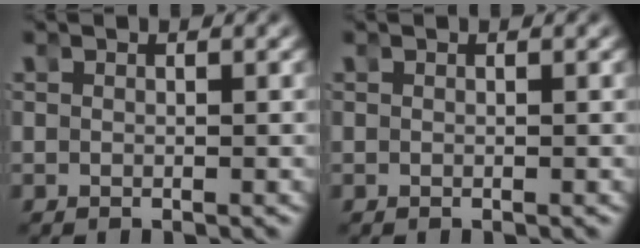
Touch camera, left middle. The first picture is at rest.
{"total": 0.0}